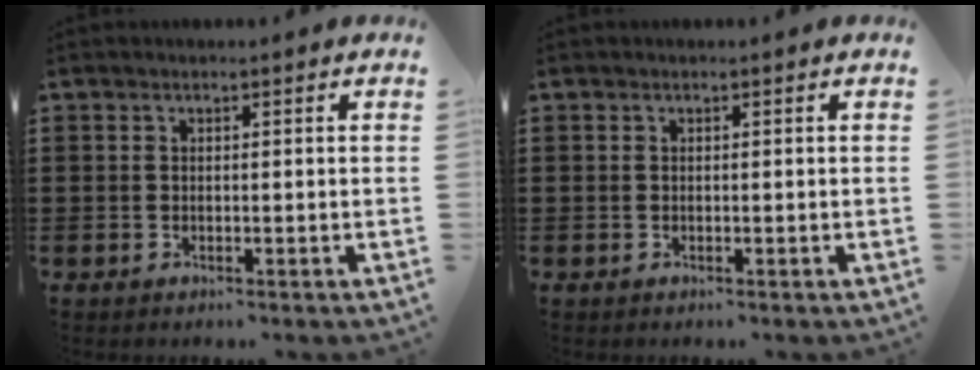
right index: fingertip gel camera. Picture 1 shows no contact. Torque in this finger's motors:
{"motor_torque": [0.00, 0.00, 0.00, 0.00]}